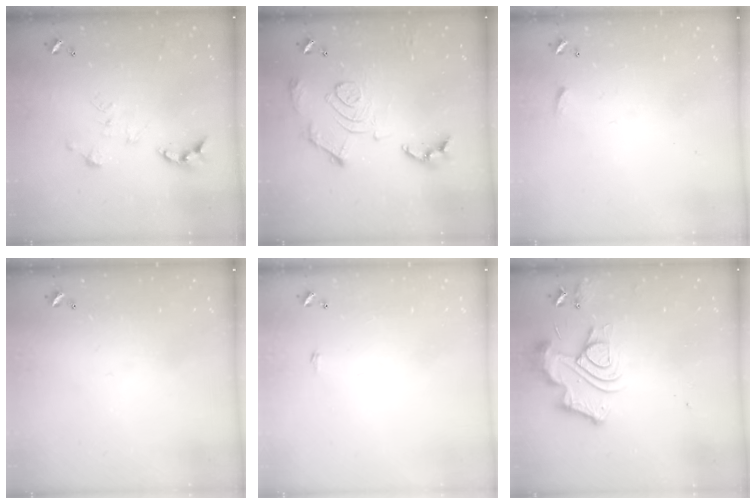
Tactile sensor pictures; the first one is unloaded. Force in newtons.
{"total": 16.8, "press": 16.7, "slide": 1.6}
{"total": 4.3, "press": 4.3, "slide": 0.5}
{"total": 0.0}
{"total": 0.6, "press": 0.6, "slide": 0.2}
{"total": 13.0, "press": 12.9, "slide": 1.3}